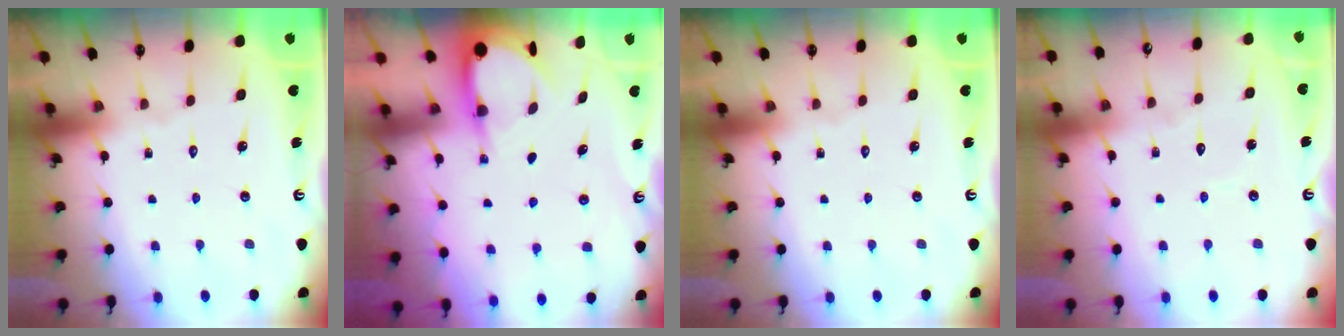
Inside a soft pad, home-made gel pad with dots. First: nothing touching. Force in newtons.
{"total": 3.9, "press": 3.9, "slide": 0.6}
{"total": 0.0}
{"total": 3.7, "press": 3.7, "slide": 0.2}